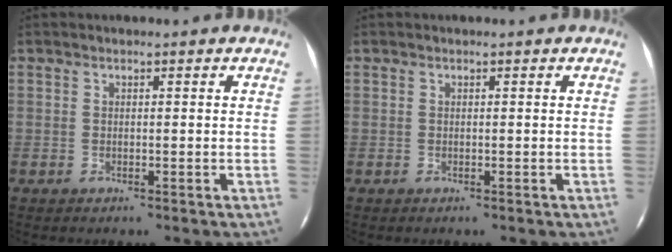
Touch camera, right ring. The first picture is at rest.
{"total": 0.0}